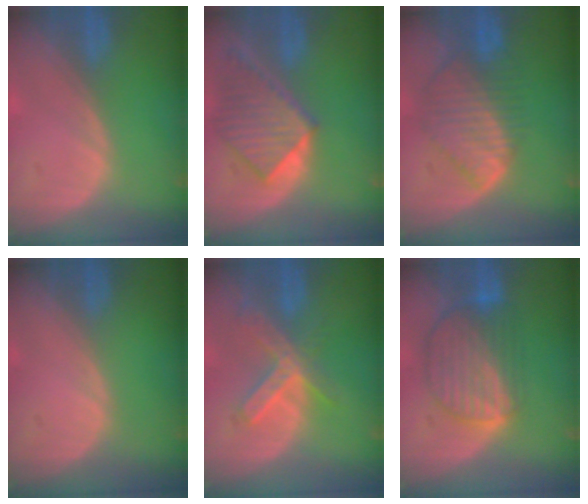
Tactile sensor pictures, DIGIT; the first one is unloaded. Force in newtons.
{"total": 8.2, "press": 7.5, "slide": 3.2}
{"total": 8.4, "press": 7.5, "slide": 3.8}
{"total": 0.0}
{"total": 6.6, "press": 5.8, "slide": 3.1}
{"total": 8.8, "press": 7.7, "slide": 4.2}